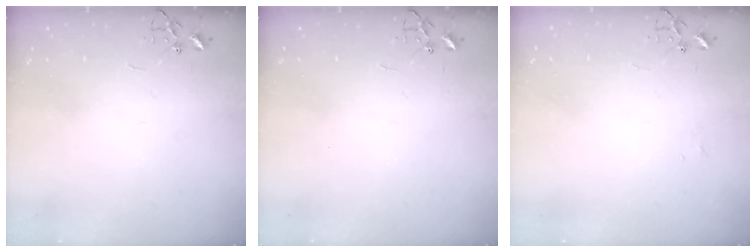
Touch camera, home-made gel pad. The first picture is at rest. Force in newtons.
{"total": 0.0}
{"total": 4.0, "press": 4.0, "slide": 0.5}